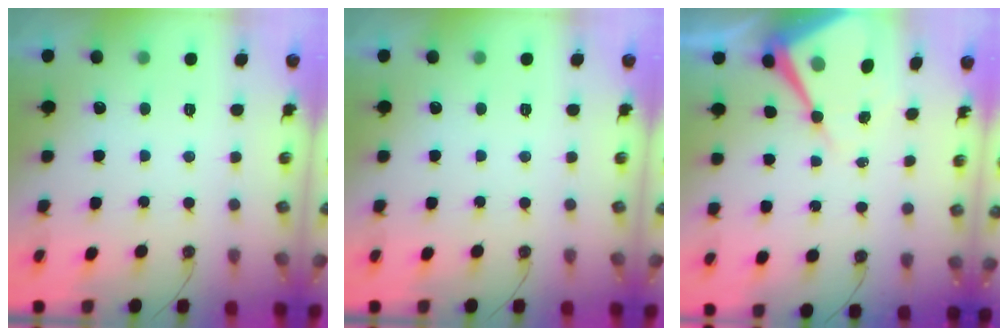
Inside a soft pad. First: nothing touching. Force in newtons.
{"total": 0.0}
{"total": 11.7, "press": 11.7, "slide": 0.9}